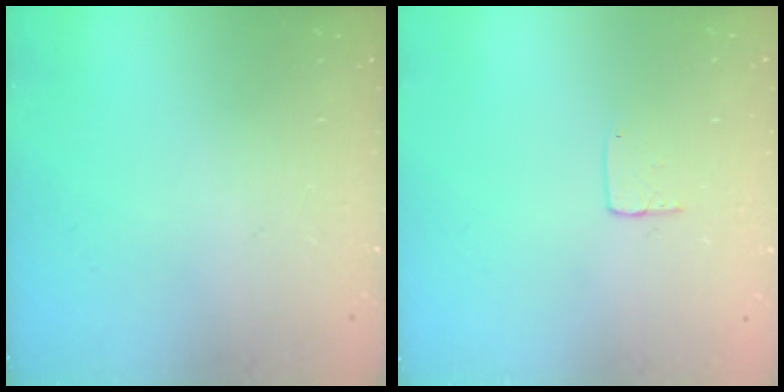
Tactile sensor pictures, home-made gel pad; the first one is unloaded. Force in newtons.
{"total": 3.6, "press": 3.6, "slide": 0.2}